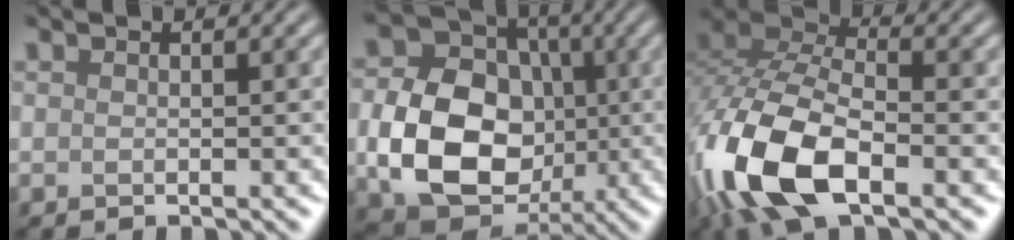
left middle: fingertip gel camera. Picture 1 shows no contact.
{"total": 10.4, "force": [-1.7, 7.9, 6.5], "torque": [-0.127, -0.004, -0.030]}
{"total": 11.6, "force": [-5.2, 5.5, 8.7], "torque": [-0.199, -0.007, -0.107]}